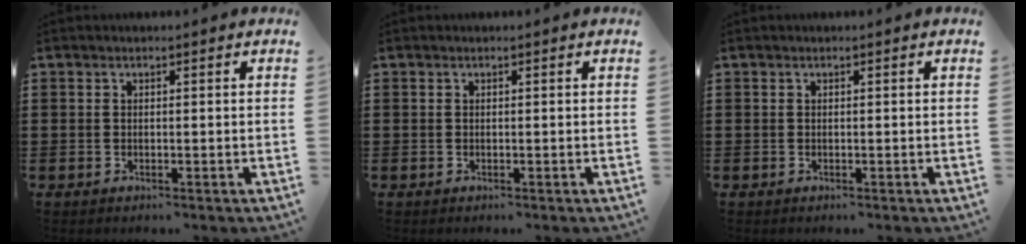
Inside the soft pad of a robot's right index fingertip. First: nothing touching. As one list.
[{"total": 0.0}, {"total": 0.0}]